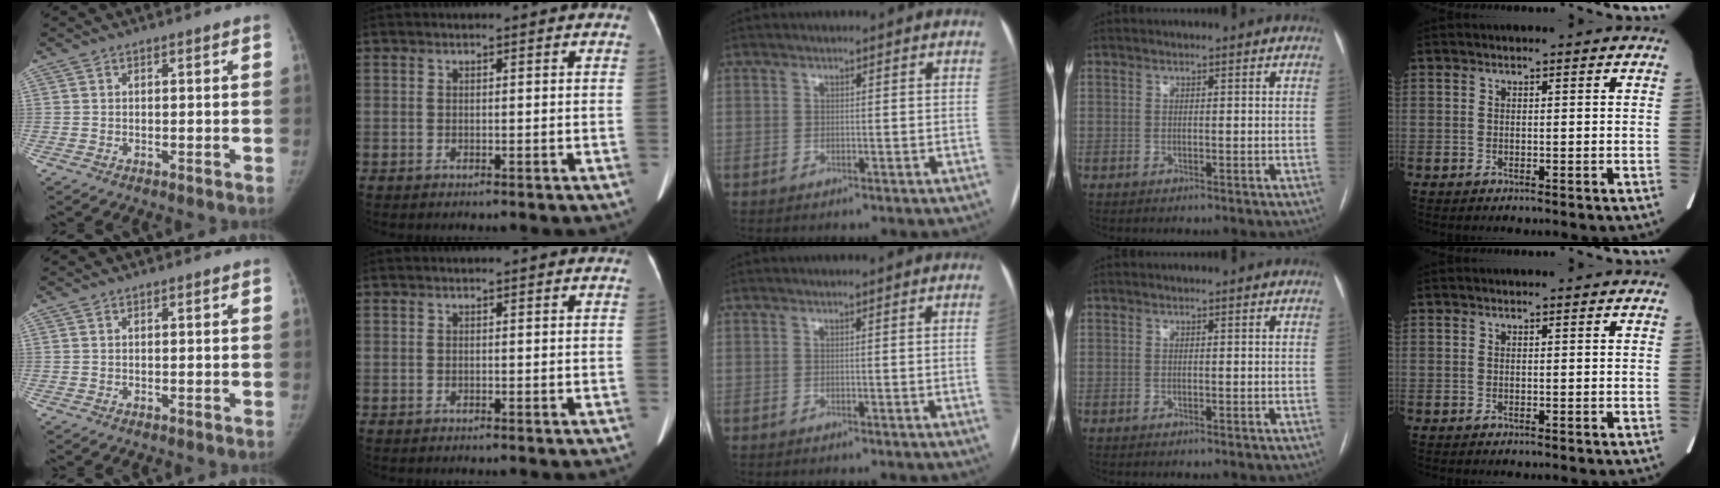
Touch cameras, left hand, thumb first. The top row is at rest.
{"middle": {"total": 1.5, "force": [-0.2, -0.6, 1.3], "torque": [-0.016, 0.000, -0.004]}}